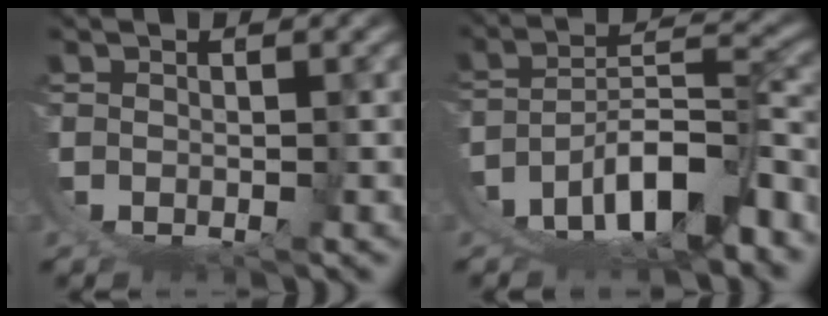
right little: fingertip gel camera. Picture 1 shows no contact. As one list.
[{"total": 11.6, "force": [-4.1, 7.4, 7.9], "torque": [-0.152, -0.021, -0.056]}]